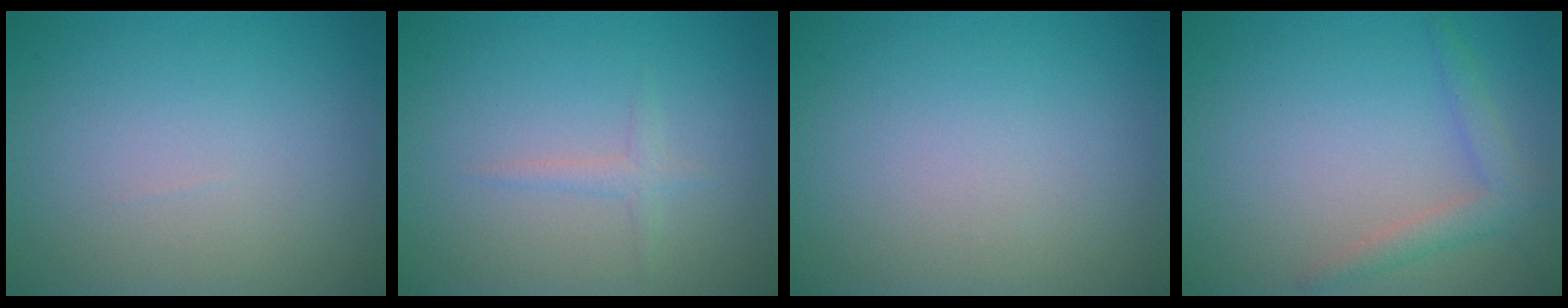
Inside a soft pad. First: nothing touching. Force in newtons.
{"total": 1.1, "press": 1.1, "slide": 0.1}
{"total": 0.0}
{"total": 2.3, "press": 2.3, "slide": 0.1}